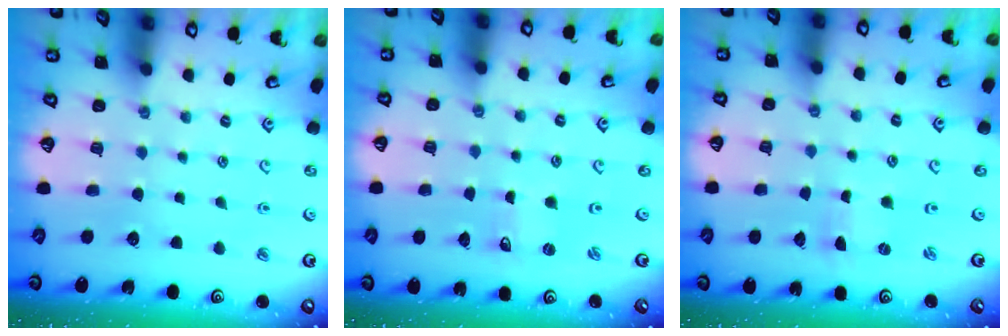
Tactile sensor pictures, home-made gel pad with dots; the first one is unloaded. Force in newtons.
{"total": 0.0}
{"total": 0.0}